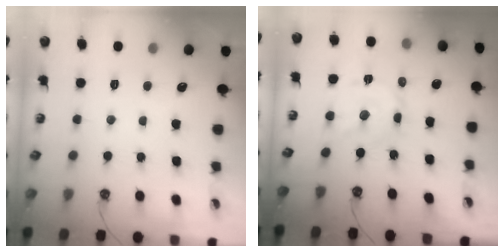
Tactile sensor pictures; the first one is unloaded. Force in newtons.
{"total": 10.8, "press": 10.8, "slide": 0.8}